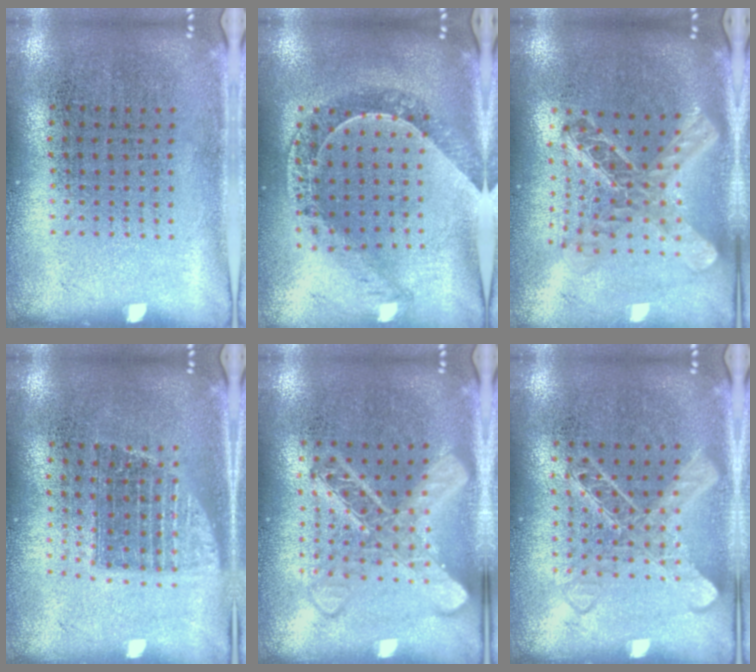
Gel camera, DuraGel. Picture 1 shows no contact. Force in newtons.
{"total": 1.2, "press": 1.2, "slide": 0.2}
{"total": 2.3, "press": 1.8, "slide": 1.4}
{"total": 1.3, "press": 1.1, "slide": 0.7}
{"total": 2.9, "press": 2.8, "slide": 0.5}
{"total": 2.5, "press": 2.4, "slide": 0.5}